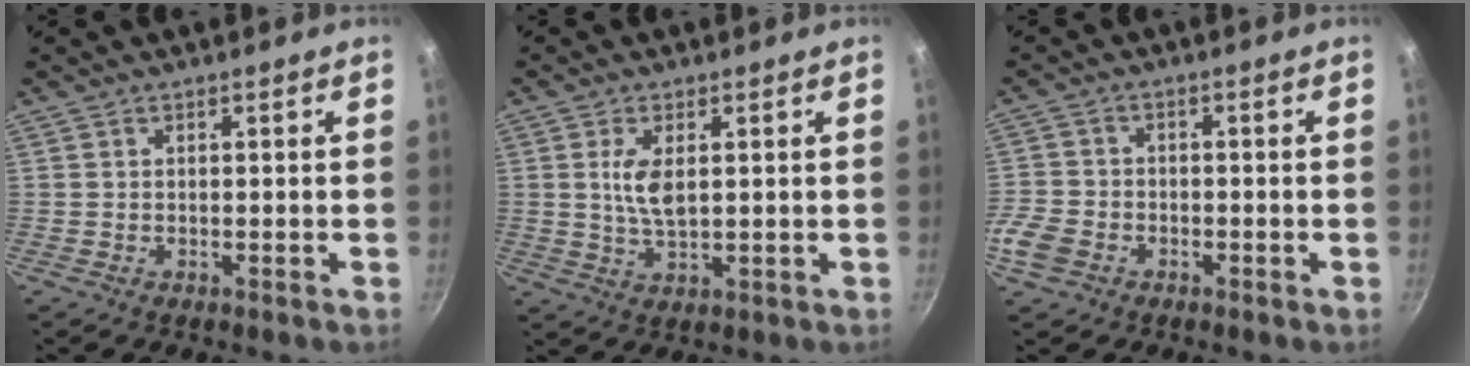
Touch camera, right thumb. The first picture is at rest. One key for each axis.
{"total": 5.6, "fx": 1.1, "fy": 2.6, "fz": 4.8, "tx": -0.092, "ty": -0.009, "tz": 0.024}
{"total": 7.0, "fx": -3.2, "fy": 5.2, "fz": 3.4, "tx": -0.075, "ty": 0.023, "tz": -0.070}